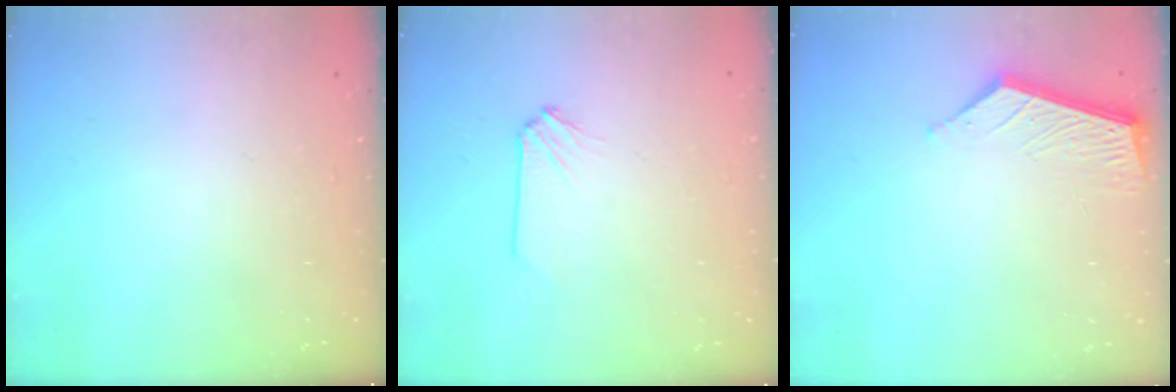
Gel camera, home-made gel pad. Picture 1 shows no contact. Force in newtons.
{"total": 0.0}
{"total": 6.3, "press": 6.3, "slide": 0.6}